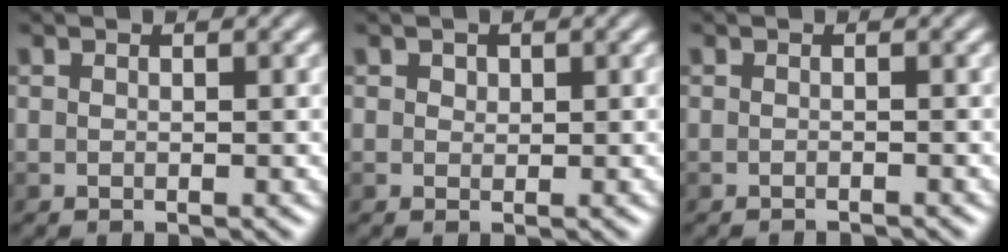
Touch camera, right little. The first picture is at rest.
{"total": 0.7, "force": [0.3, 0.5, 0.2], "torque": [-0.004, -0.002, 0.005]}
{"total": 1.1, "force": [-1.0, 0.0, 0.2], "torque": [0.001, -0.003, -0.014]}